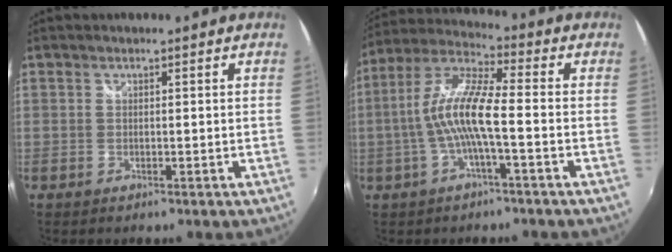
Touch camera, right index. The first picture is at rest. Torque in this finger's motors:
{"motor_torque": [1.19, -0.55, 0.93, 0.21]}